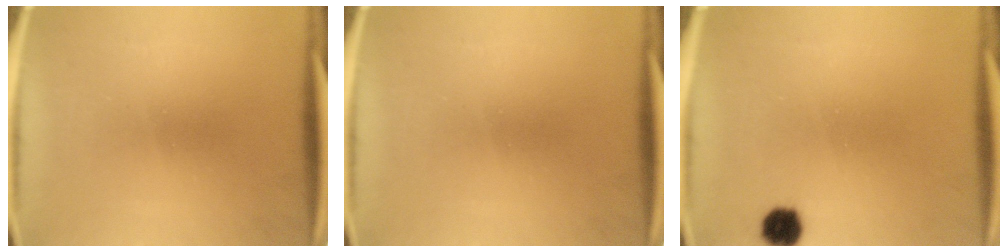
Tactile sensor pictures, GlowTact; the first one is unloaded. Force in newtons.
{"total": 0.0}
{"total": 4.0}